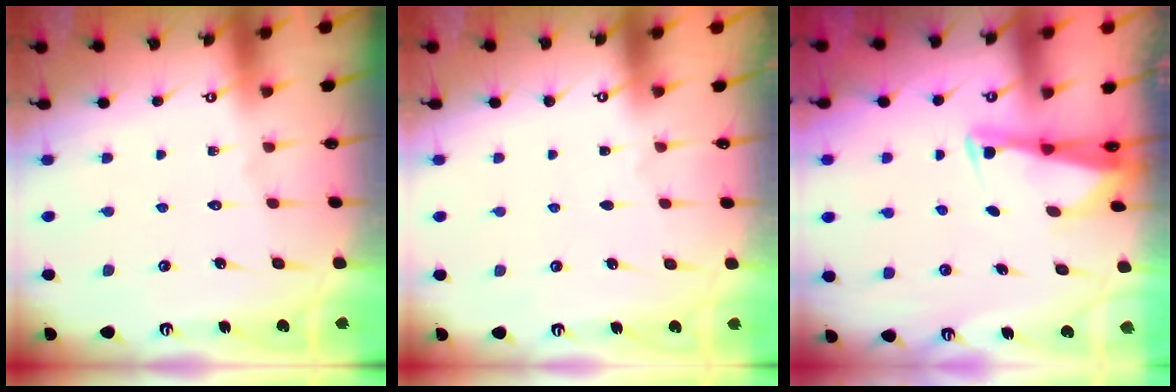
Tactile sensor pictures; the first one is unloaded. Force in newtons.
{"total": 0.9, "press": 0.9, "slide": 0.1}
{"total": 2.4, "press": 2.4, "slide": 0.5}